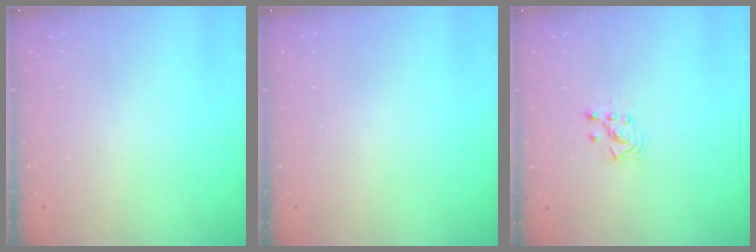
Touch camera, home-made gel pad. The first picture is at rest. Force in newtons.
{"total": 0.0}
{"total": 3.4, "press": 3.3, "slide": 1.0}